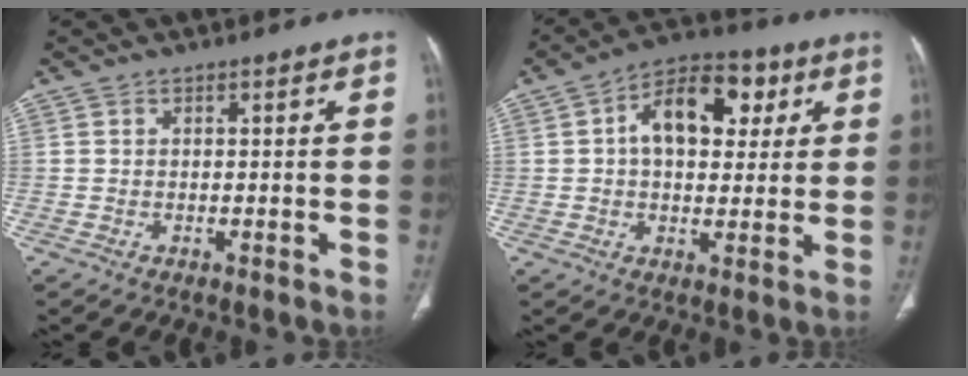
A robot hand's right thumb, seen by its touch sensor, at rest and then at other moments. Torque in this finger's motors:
{"motor_torque": [0.77, 0.83, 0.69, 0.48, 0.21]}